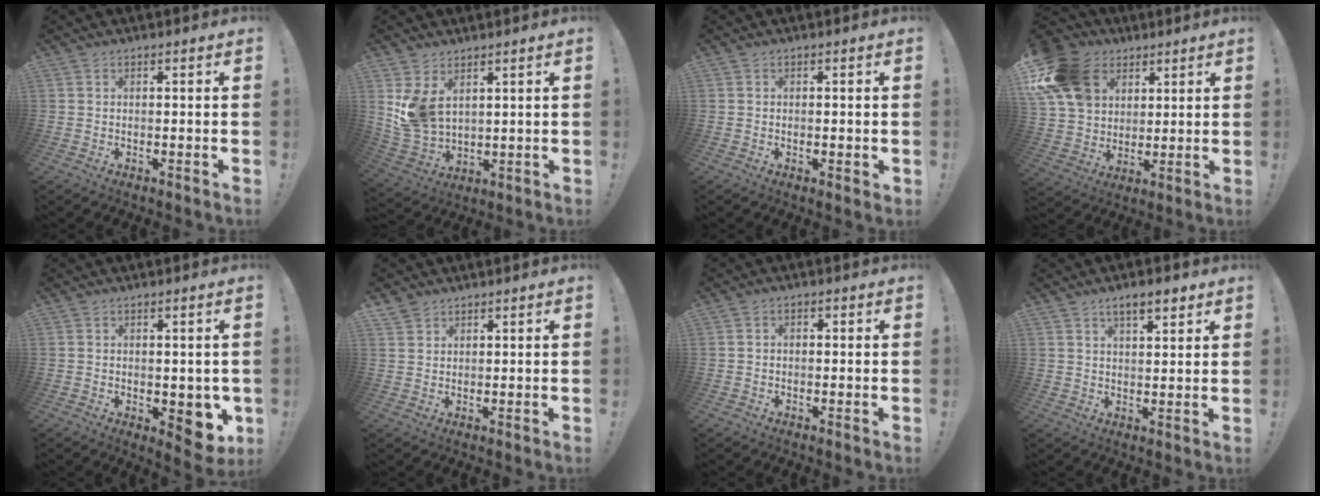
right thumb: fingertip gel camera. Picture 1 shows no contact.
{"total": 8.7, "force": [3.7, 5.7, 5.5], "torque": [-0.101, -0.022, 0.077]}
{"total": 0.9, "force": [0.2, 0.4, 0.8], "torque": [-0.006, -0.001, 0.002]}
{"total": 19.4, "force": [8.0, 14.5, 10.0], "torque": [-0.180, -0.023, 0.158]}
{"total": 5.8, "force": [-1.1, 3.5, 4.4], "torque": [-0.034, -0.001, -0.012]}
{"total": 2.6, "force": [2.2, 1.4, 0.2], "torque": [0.005, -0.015, 0.042]}
{"total": 1.6, "force": [-1.0, 0.9, 0.8], "torque": [-0.015, 0.008, -0.019]}
{"total": 6.1, "force": [4.0, 2.3, 4.0], "torque": [-0.061, -0.014, 0.068]}